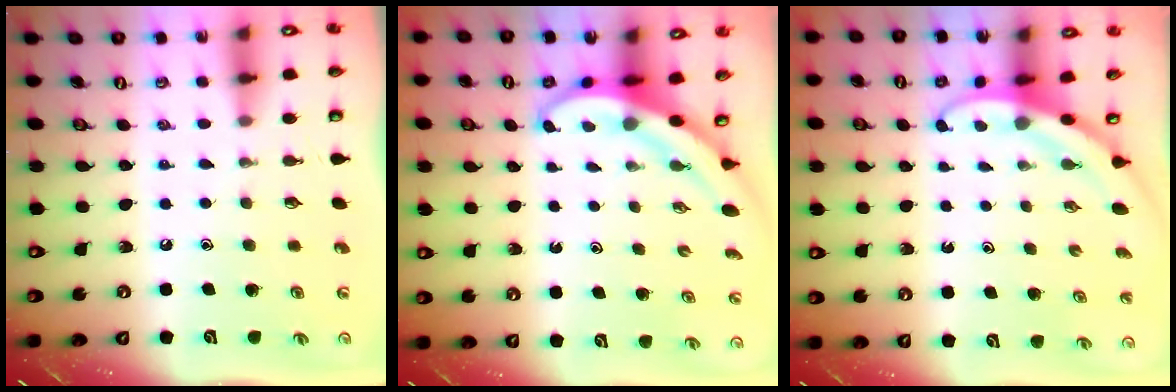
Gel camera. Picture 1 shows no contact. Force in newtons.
{"total": 3.6, "press": 3.6, "slide": 0.3}
{"total": 2.9, "press": 2.9, "slide": 0.1}